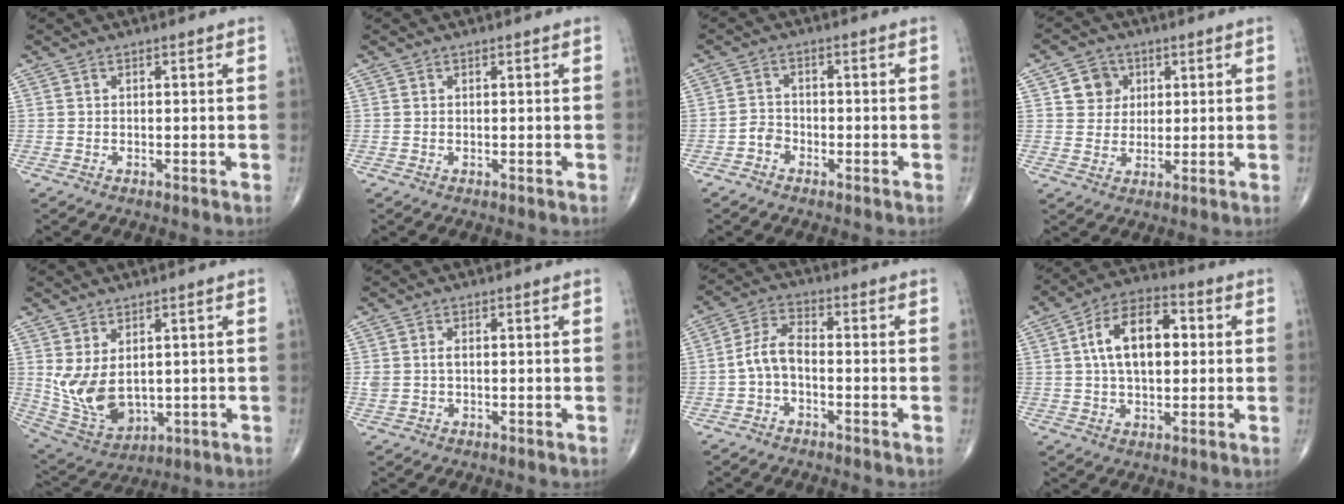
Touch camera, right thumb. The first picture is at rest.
{"total": 0.0}
{"total": 2.5, "force": [-1.5, 1.9, 0.7], "torque": [-0.005, 0.013, -0.033]}
{"total": 5.8, "force": [2.0, 5.3, 1.6], "torque": [0.002, -0.003, 0.031]}
{"total": 10.8, "force": [1.0, 6.7, 8.4], "torque": [-0.151, -0.015, 0.046]}
{"total": 2.2, "force": [0.2, 1.4, 1.7], "torque": [-0.041, 0.003, 0.006]}
{"total": 5.6, "force": [-1.5, 3.0, 4.5], "torque": [-0.090, 0.025, -0.038]}
{"total": 13.7, "force": [2.0, 7.8, 11.1], "torque": [-0.175, 0.019, 0.027]}